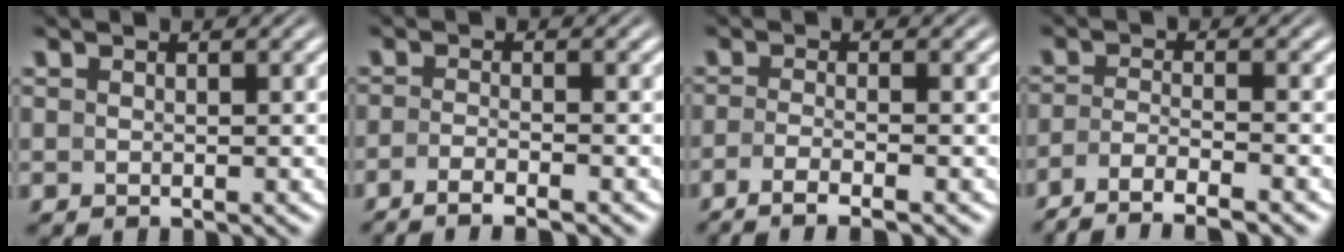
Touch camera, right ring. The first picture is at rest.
{"total": 3.5, "force": [-3.0, 0.4, 1.7], "torque": [-0.031, -0.008, -0.046]}
{"total": 4.4, "force": [-3.4, 0.7, 2.7], "torque": [-0.050, -0.015, -0.047]}
{"total": 7.1, "force": [-5.9, 2.5, 3.2], "torque": [-0.057, -0.028, -0.079]}